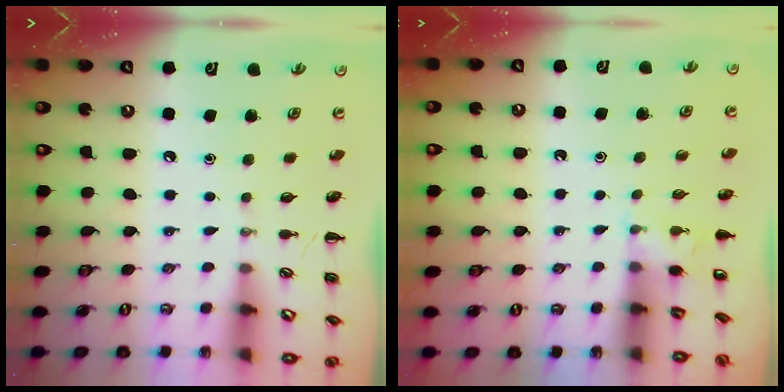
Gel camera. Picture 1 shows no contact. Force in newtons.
{"total": 2.6, "press": 2.4, "slide": 1.0}